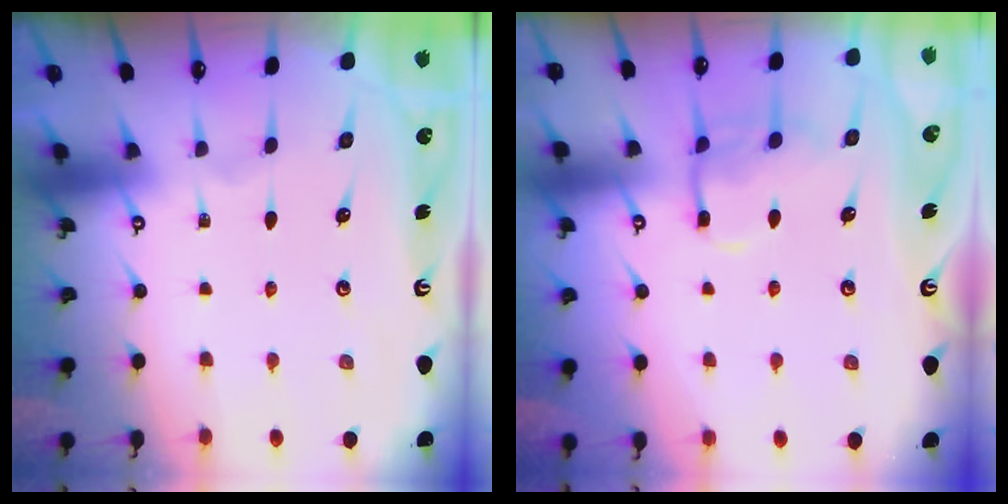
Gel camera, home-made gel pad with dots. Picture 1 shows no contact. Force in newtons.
{"total": 11.1, "press": 11.1, "slide": 0.7}